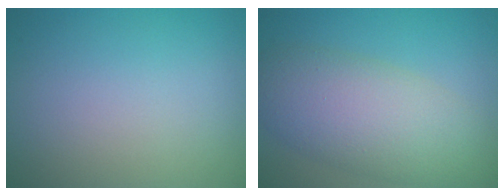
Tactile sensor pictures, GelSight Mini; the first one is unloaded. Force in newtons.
{"total": 7.3, "press": 7.3, "slide": 0.3}